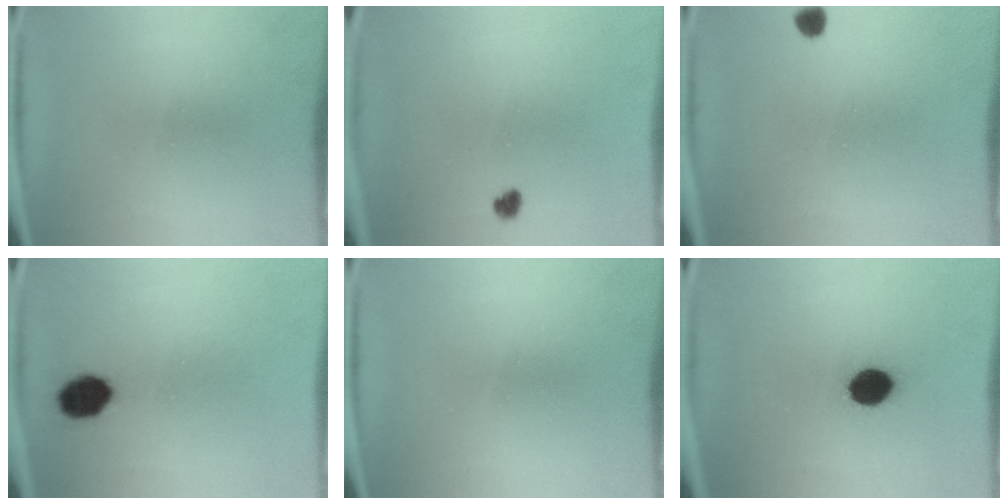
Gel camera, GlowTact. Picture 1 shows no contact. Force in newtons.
{"total": 1.7}
{"total": 1.7}
{"total": 6.4}
{"total": 0.0}
{"total": 7.9}